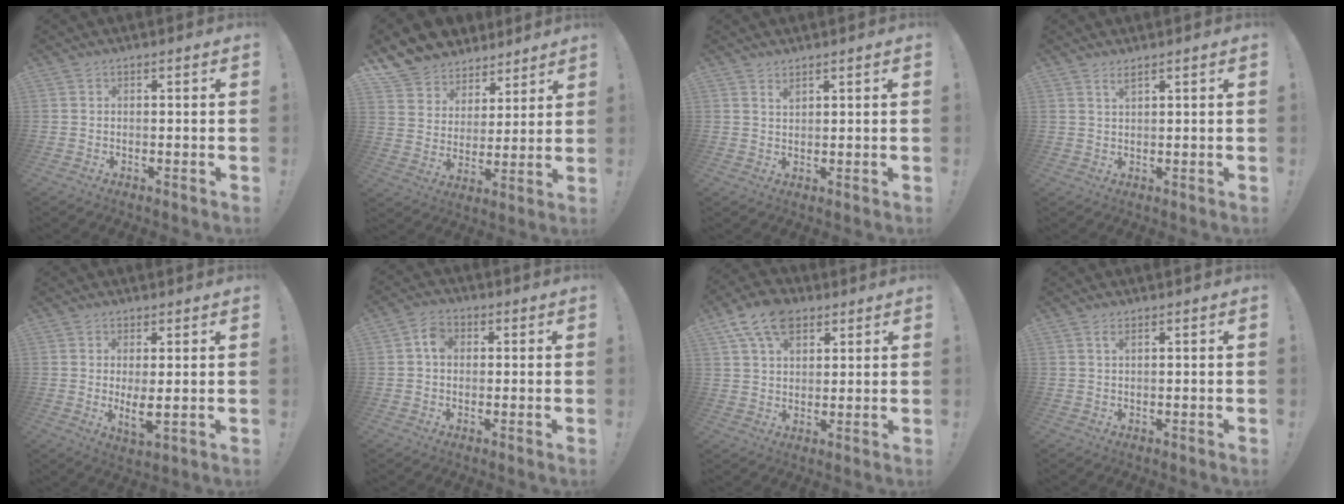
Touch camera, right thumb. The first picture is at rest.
{"total": 10.0, "force": [7.3, 6.8, 1.1], "torque": [-0.025, -0.064, 0.143]}
{"total": 1.7, "force": [1.4, 0.4, 0.9], "torque": [-0.006, -0.008, 0.022]}
{"total": 2.0, "force": [1.5, 0.2, 1.3], "torque": [-0.025, -0.005, 0.027]}
{"total": 4.8, "force": [1.2, 1.2, 4.5], "torque": [-0.053, -0.024, 0.023]}
{"total": 4.9, "force": [1.0, 3.8, 2.9], "torque": [-0.040, 0.004, 0.015]}
{"total": 12.0, "force": [6.6, 7.6, 6.5], "torque": [-0.103, -0.022, 0.123]}
{"total": 1.3, "force": [0.7, 0.2, 1.2], "torque": [-0.024, 0.002, 0.011]}